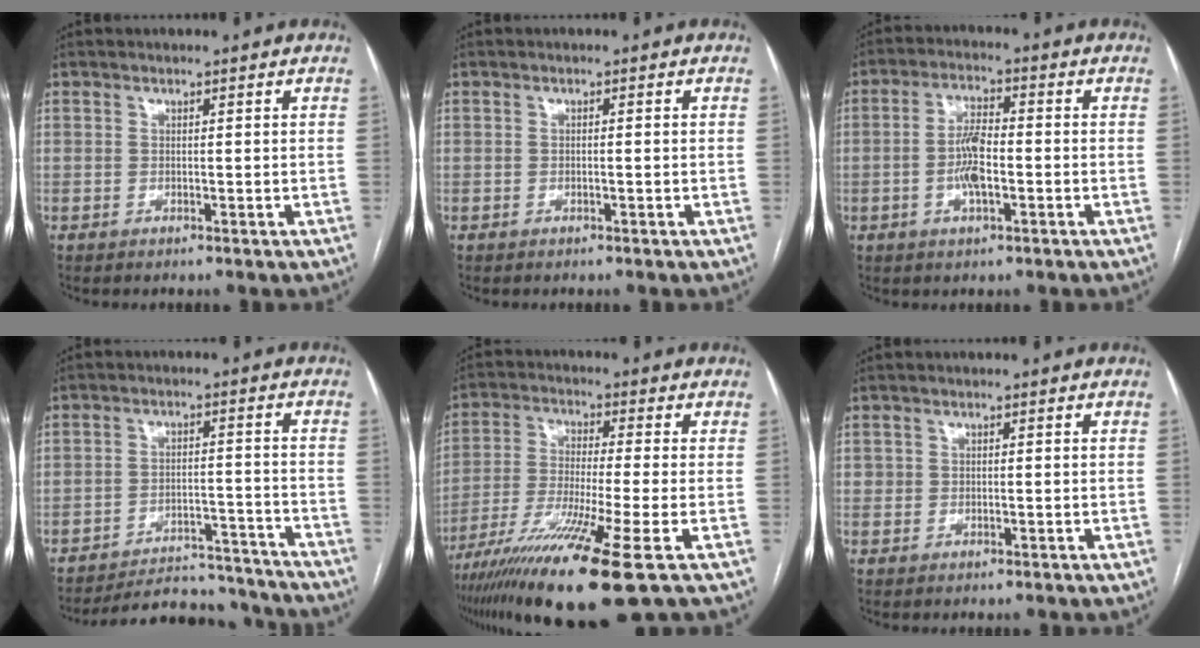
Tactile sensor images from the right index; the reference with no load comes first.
{"total": 0.6, "force": [-0.2, 0.0, 0.6], "torque": [-0.011, 0.002, -0.001]}
{"total": 6.1, "force": [-1.3, 1.8, 5.6], "torque": [-0.117, 0.006, -0.026]}
{"total": 15.3, "force": [-14.8, 3.0, 1.8], "torque": [-0.020, 0.020, -0.196]}
{"total": 15.8, "force": [-9.4, -1.0, 12.7], "torque": [-0.237, -0.046, -0.169]}
{"total": 0.8, "force": [-0.1, 0.7, 0.4], "torque": [-0.010, 0.012, 0.002]}